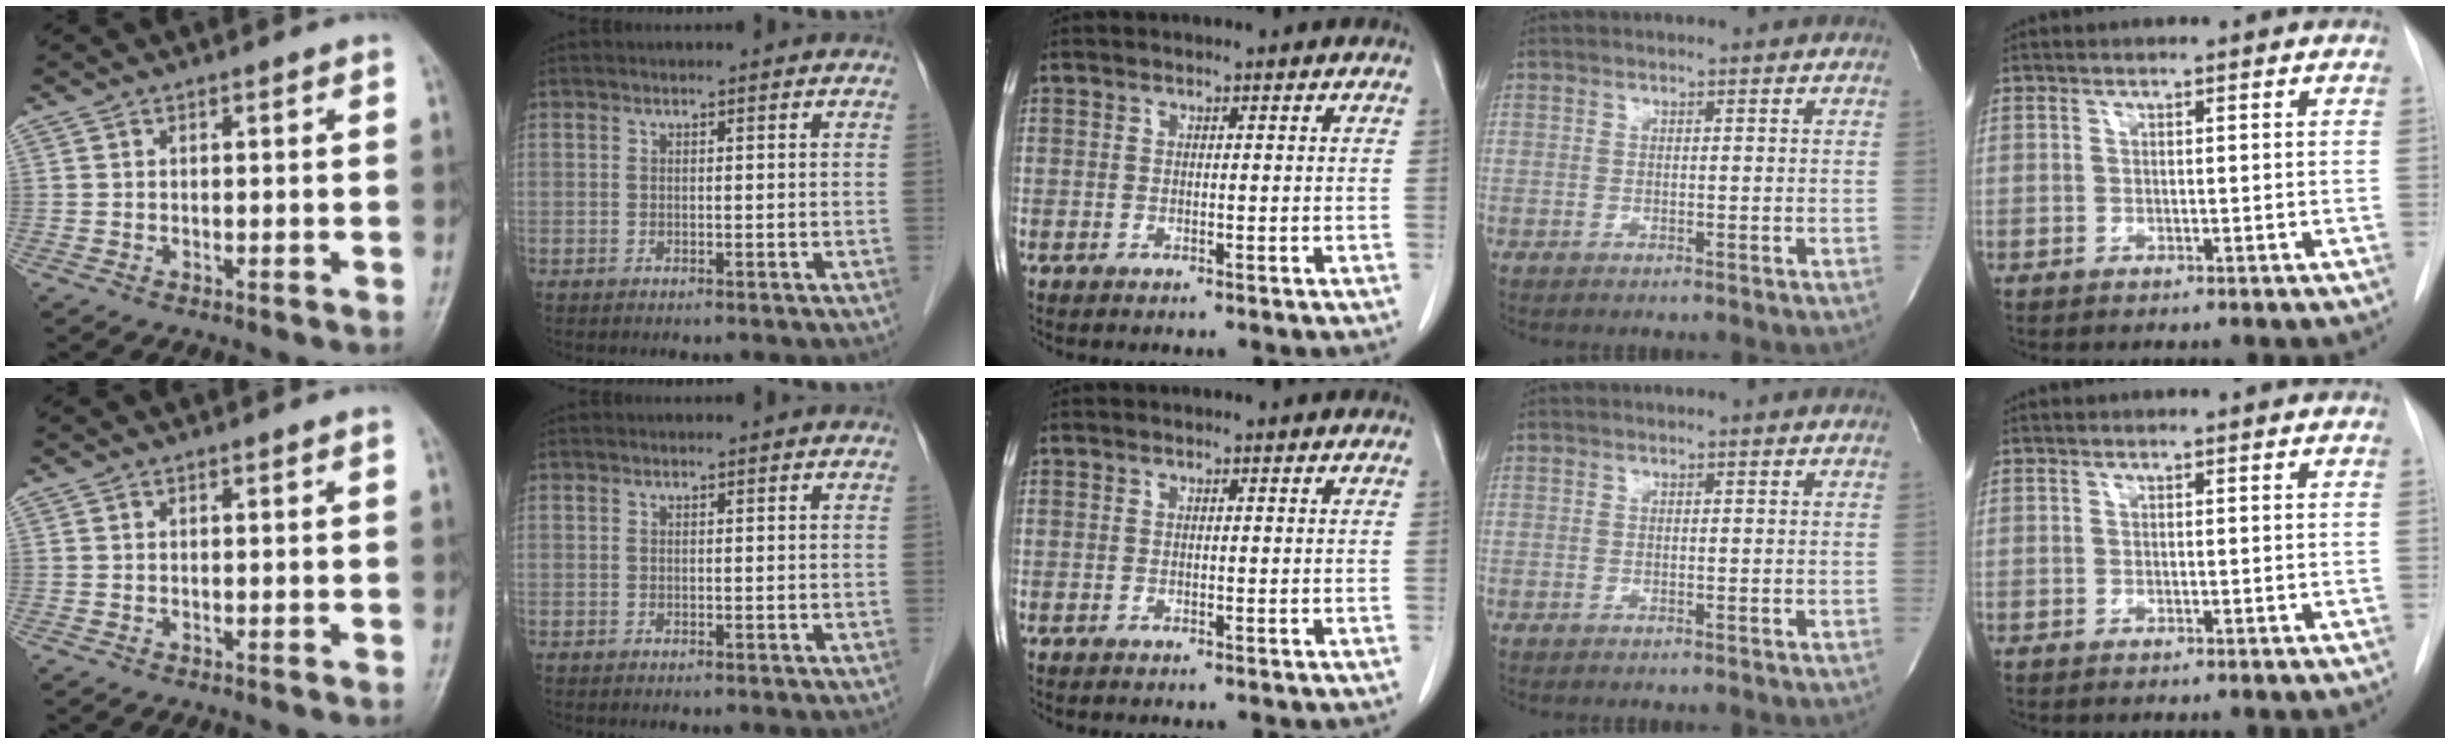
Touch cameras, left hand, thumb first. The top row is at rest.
{}